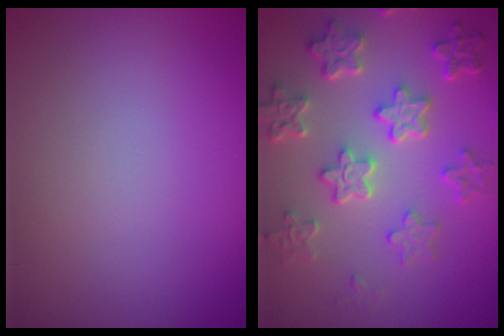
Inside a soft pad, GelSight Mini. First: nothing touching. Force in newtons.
{"total": 5.9, "press": 4.4, "slide": 3.8}